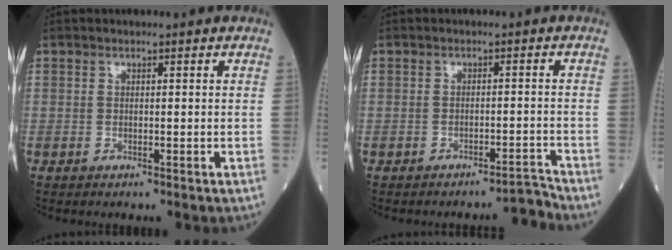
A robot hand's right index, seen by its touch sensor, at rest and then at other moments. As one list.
[{"total": 2.6, "force": [-2.5, -0.8, 0.1], "torque": [0.008, -0.002, -0.033]}]